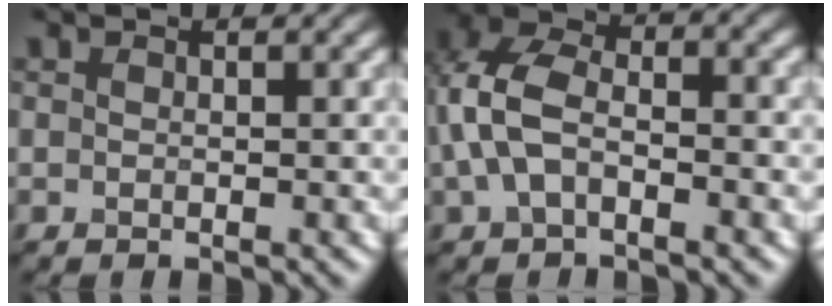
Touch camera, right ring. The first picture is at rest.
{"total": 6.3, "force": [-0.7, 3.8, 5.0], "torque": [-0.119, 0.018, -0.025]}